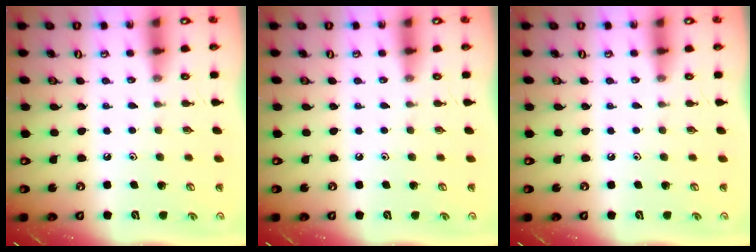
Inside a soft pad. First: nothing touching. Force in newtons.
{"total": 0.0}
{"total": 0.0}